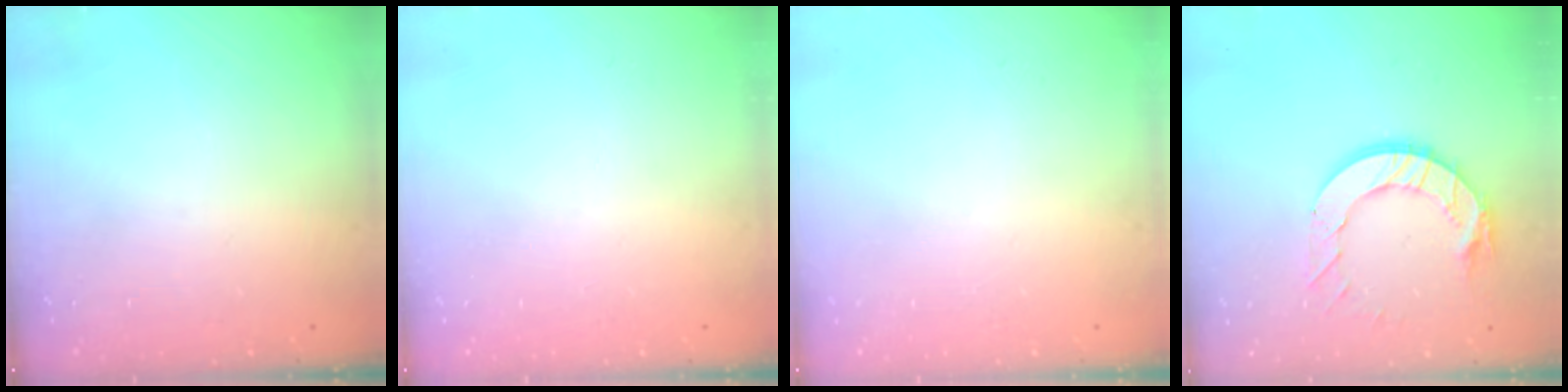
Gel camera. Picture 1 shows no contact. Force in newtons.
{"total": 0.0}
{"total": 0.0}
{"total": 11.5, "press": 11.4, "slide": 1.2}